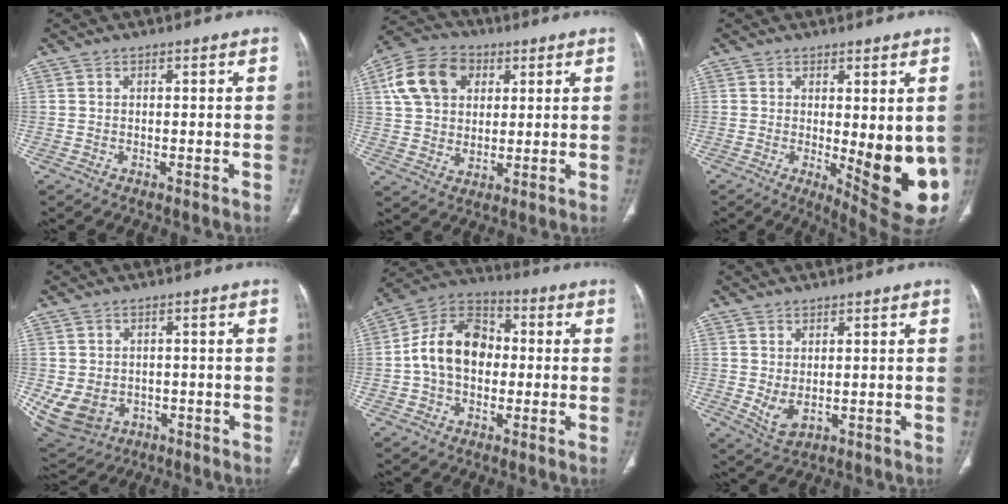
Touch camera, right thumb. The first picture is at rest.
{"total": 13.4, "force": [4.4, 9.9, 7.9], "torque": [-0.127, 0.004, 0.073]}
{"total": 13.2, "force": [-1.7, 4.5, 12.4], "torque": [-0.142, -0.027, -0.006]}
{"total": 11.2, "force": [-2.8, 9.2, 5.7], "torque": [-0.126, 0.005, -0.024]}
{"total": 13.6, "force": [-0.2, 9.9, 9.3], "torque": [-0.145, 0.035, -0.016]}
{"total": 3.7, "force": [0.3, 2.0, 3.1], "torque": [-0.057, -0.009, 0.018]}